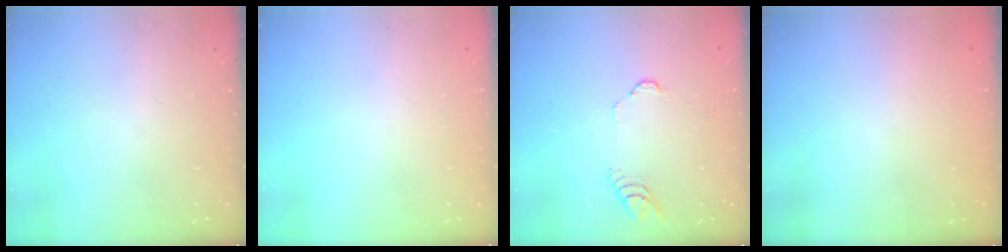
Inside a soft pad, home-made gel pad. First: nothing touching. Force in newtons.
{"total": 0.0}
{"total": 3.9, "press": 3.9, "slide": 0.3}
{"total": 0.0}